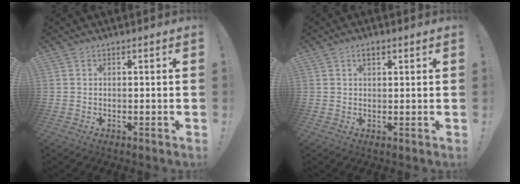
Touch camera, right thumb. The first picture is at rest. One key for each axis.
{"total": 2.1, "fx": 1.2, "fy": 1.1, "fz": 1.3, "tx": -0.023, "ty": 0.002, "tz": 0.022}